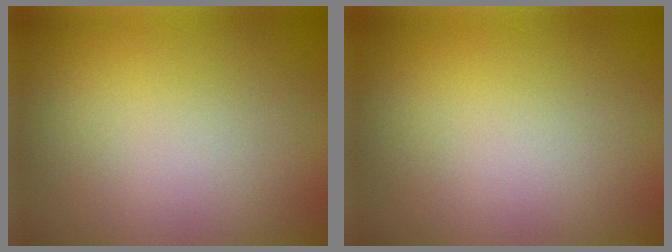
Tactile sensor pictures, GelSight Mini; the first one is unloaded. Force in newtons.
{"total": 0.0}